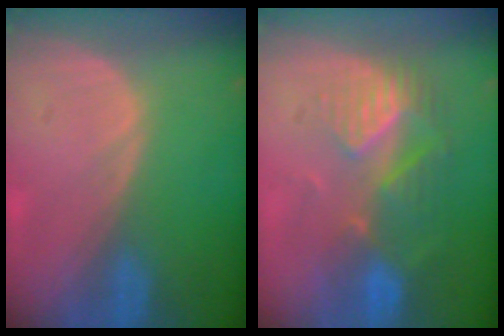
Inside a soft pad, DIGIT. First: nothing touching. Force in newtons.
{"total": 9.1, "press": 7.9, "slide": 4.5}